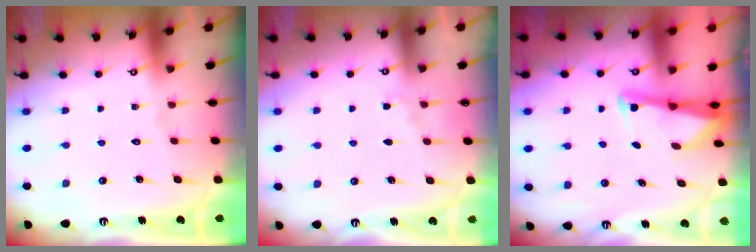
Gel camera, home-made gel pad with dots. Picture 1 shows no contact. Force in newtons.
{"total": 2.8, "press": 2.7, "slide": 0.4}
{"total": 2.7, "press": 2.6, "slide": 0.3}